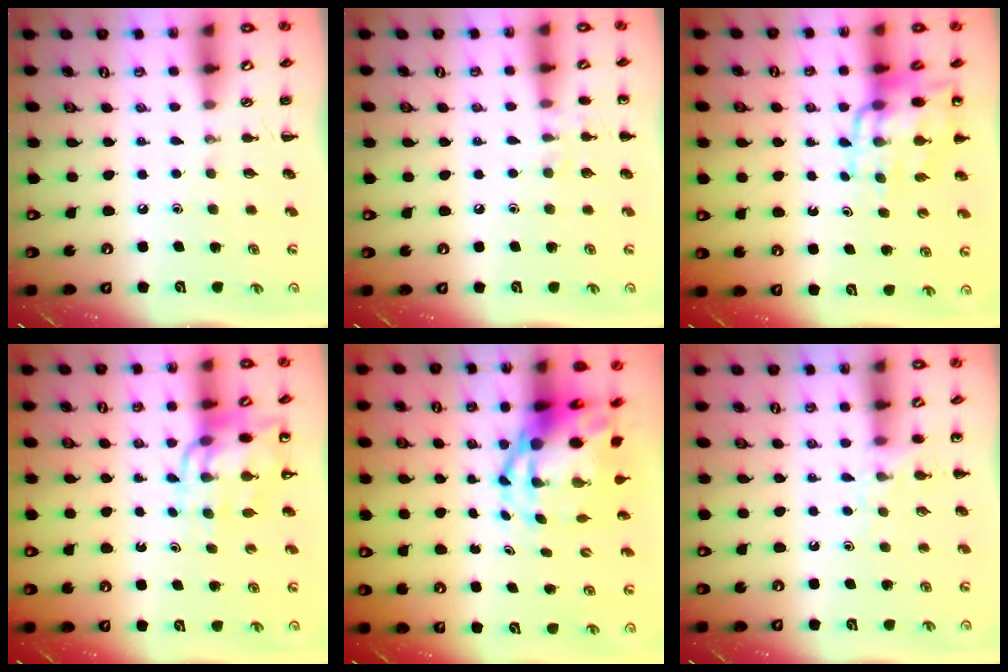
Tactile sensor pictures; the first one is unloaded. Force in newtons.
{"total": 6.5, "press": 6.2, "slide": 2.1}
{"total": 12.9, "press": 12.5, "slide": 3.4}
{"total": 11.3, "press": 10.8, "slide": 3.2}
{"total": 9.2, "press": 8.8, "slide": 2.6}
{"total": 6.0, "press": 5.7, "slide": 1.9}